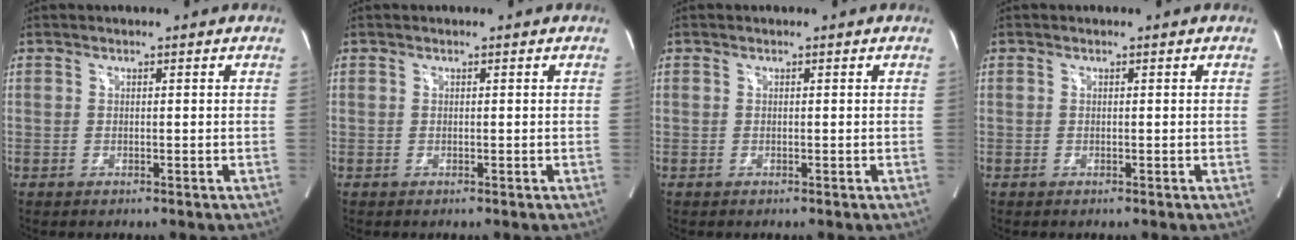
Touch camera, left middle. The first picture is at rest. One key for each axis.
{"total": 0.0}
{"total": 0.0}
{"total": 0.0}